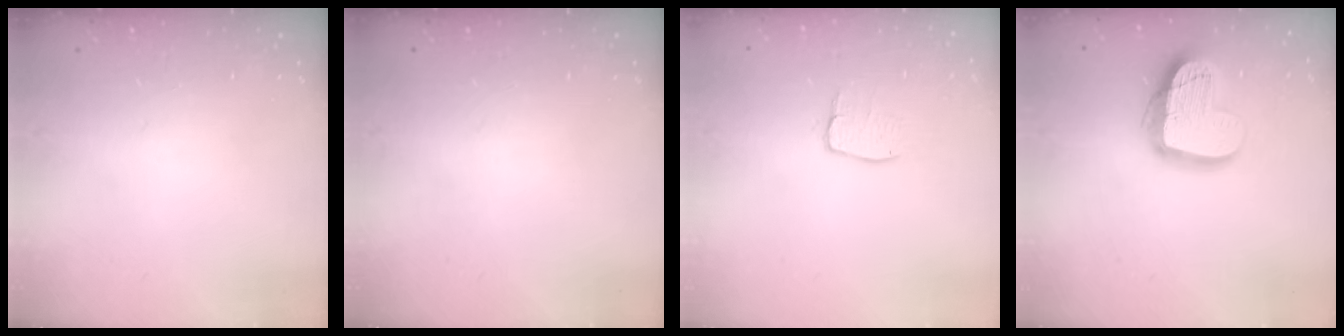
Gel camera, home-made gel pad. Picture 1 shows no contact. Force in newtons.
{"total": 0.0}
{"total": 6.3, "press": 6.3, "slide": 0.2}
{"total": 17.8, "press": 17.7, "slide": 1.4}